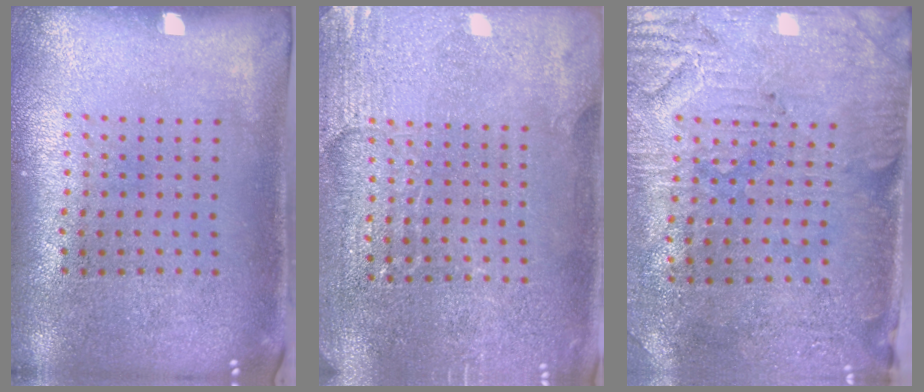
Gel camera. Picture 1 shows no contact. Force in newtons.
{"total": 2.9, "press": 2.9, "slide": 0.5}
{"total": 3.1, "press": 2.6, "slide": 1.5}